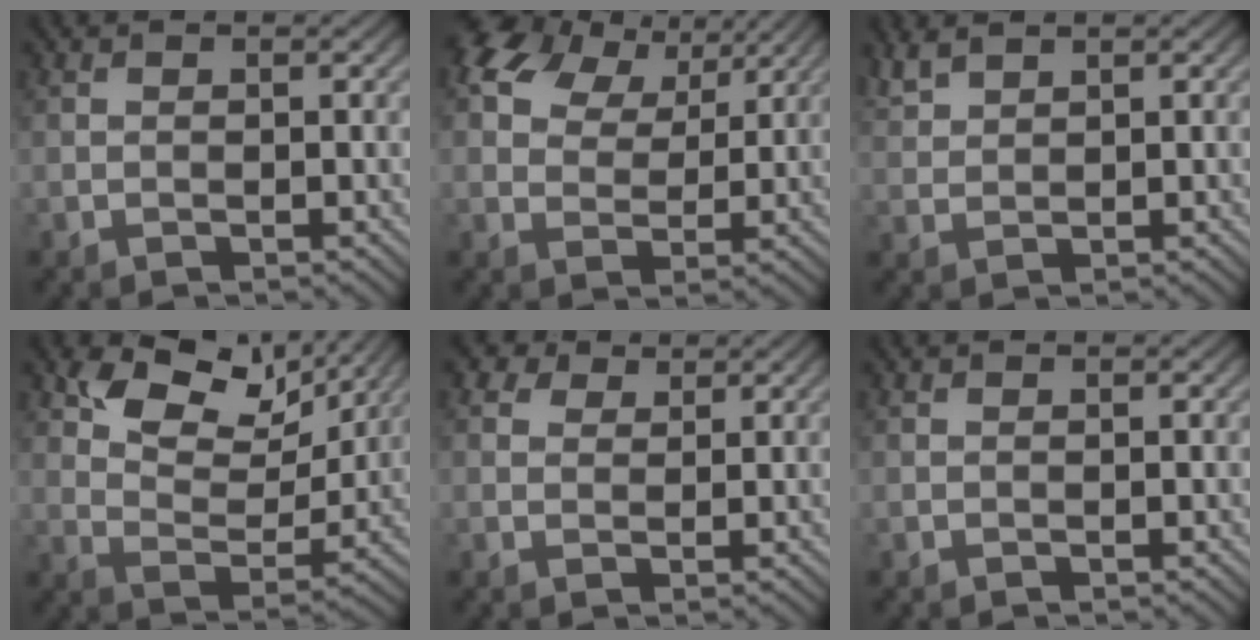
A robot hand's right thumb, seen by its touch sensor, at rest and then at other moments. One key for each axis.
{"total": 9.1, "fx": 5.4, "fy": 5.5, "fz": 4.8, "tx": -0.097, "ty": 0.012, "tz": 0.096}
{"total": 2.5, "fx": 2.1, "fy": 0.7, "fz": 1.1, "tx": -0.034, "ty": 0.004, "tz": 0.052}
{"total": 10.4, "fx": 6.2, "fy": 5.6, "fz": 6.1, "tx": -0.122, "ty": -0.009, "tz": 0.111}
{"total": 3.4, "fx": 2.4, "fy": 2.0, "fz": 1.4, "tx": -0.032, "ty": 0.000, "tz": 0.046}
{"total": 0.0}